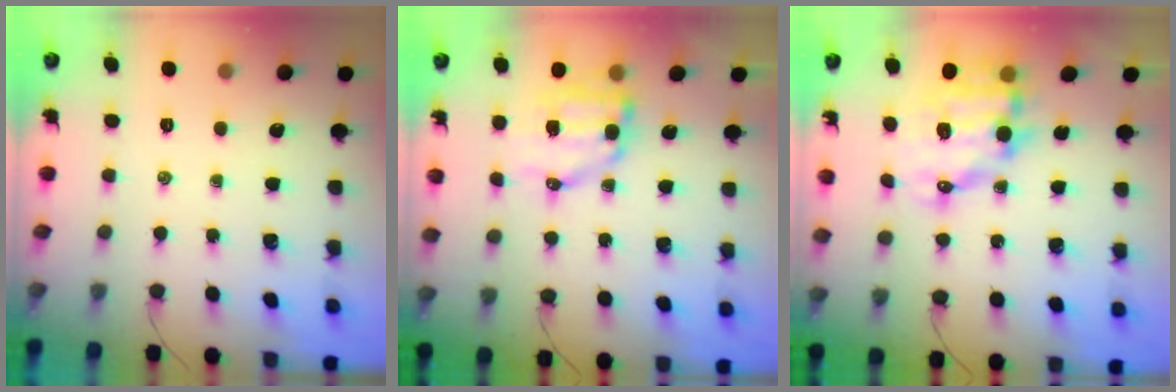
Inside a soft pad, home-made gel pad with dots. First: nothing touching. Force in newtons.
{"total": 9.2, "press": 9.0, "slide": 1.6}
{"total": 12.6, "press": 12.2, "slide": 2.7}